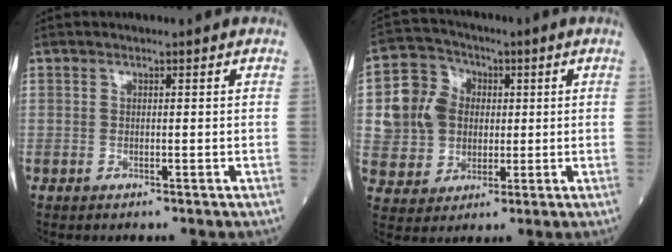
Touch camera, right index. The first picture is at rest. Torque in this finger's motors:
{"motor_torque": [0.47, -0.02, 0.12, 0.05]}